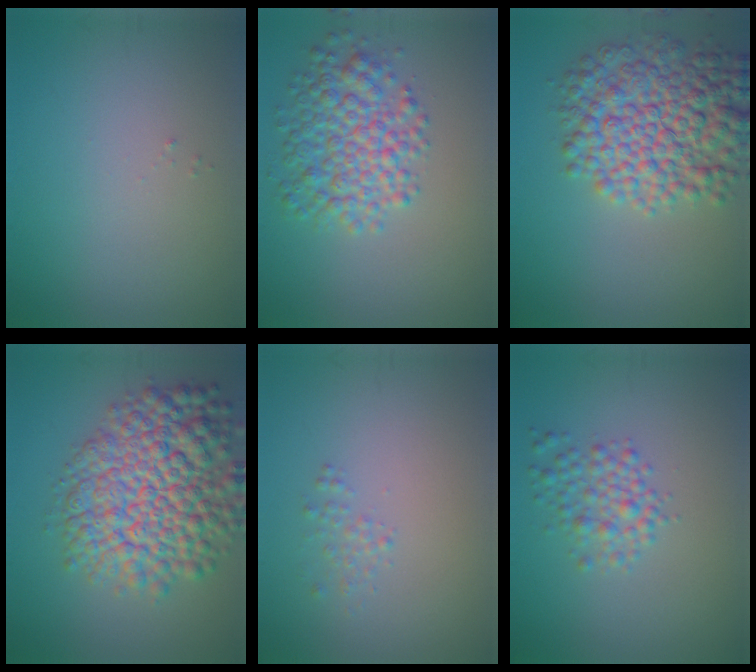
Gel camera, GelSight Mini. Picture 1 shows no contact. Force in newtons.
{"total": 5.7, "press": 5.7, "slide": 0.1}
{"total": 9.1, "press": 9.1, "slide": 0.2}
{"total": 10.4, "press": 10.4, "slide": 0.4}
{"total": 0.9, "press": 0.9, "slide": 0.0}
{"total": 2.8, "press": 2.8, "slide": 0.1}